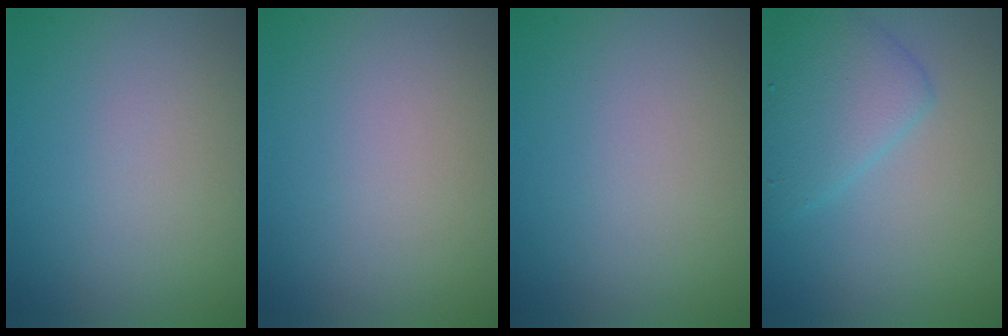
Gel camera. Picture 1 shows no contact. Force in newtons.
{"total": 0.0}
{"total": 0.0}
{"total": 3.0, "press": 3.0, "slide": 0.1}